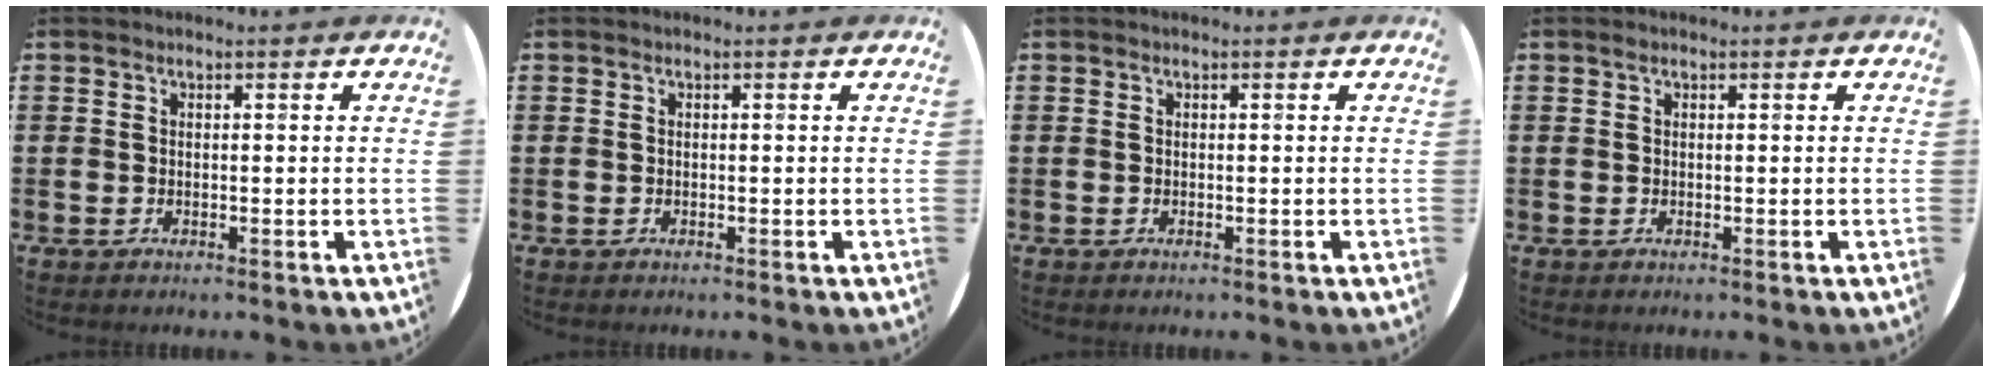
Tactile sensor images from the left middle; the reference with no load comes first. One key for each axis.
{"total": 0.0}
{"total": 0.0}
{"total": 0.0}